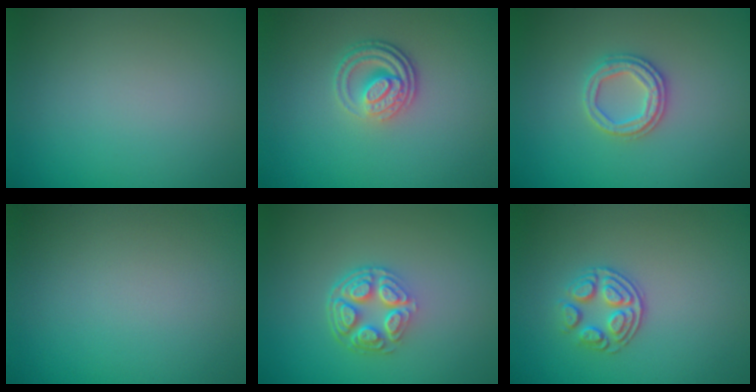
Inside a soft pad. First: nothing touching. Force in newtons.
{"total": 3.6, "press": 2.7, "slide": 2.4}
{"total": 2.5, "press": 2.4, "slide": 0.6}
{"total": 0.0}
{"total": 4.5, "press": 3.2, "slide": 3.1}
{"total": 2.9, "press": 2.5, "slide": 1.4}